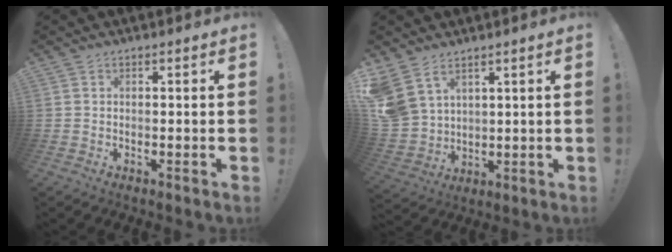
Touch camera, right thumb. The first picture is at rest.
{"total": 9.2, "force": [6.1, 5.6, 4.2], "torque": [-0.101, -0.040, 0.125]}